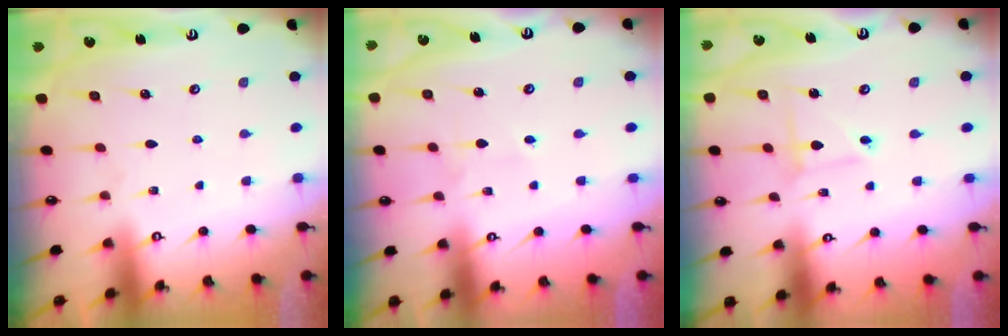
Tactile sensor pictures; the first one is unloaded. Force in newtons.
{"total": 1.5, "press": 1.5, "slide": 0.1}
{"total": 2.5, "press": 2.5, "slide": 0.2}